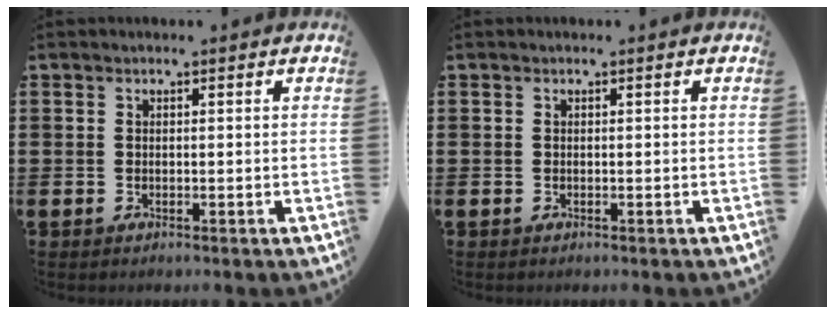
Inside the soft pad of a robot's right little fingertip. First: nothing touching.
{"total": 0.0}